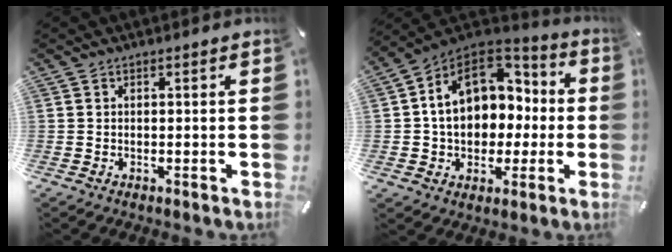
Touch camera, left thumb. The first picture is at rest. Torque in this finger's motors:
{"motor_torque": [0.16, 2.23, 2.30, 0.25, 0.22]}